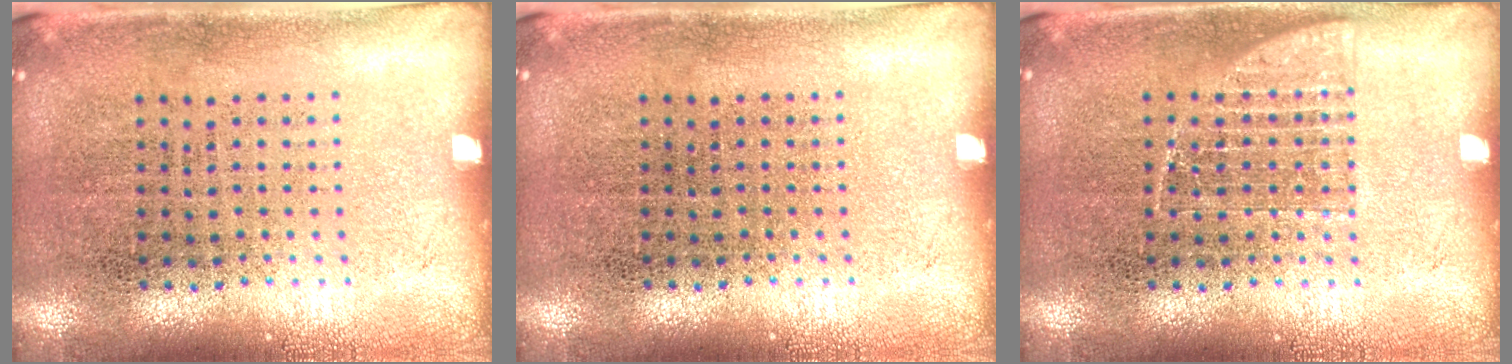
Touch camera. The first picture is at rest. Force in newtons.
{"total": 0.0}
{"total": 1.6, "press": 1.5, "slide": 0.3}